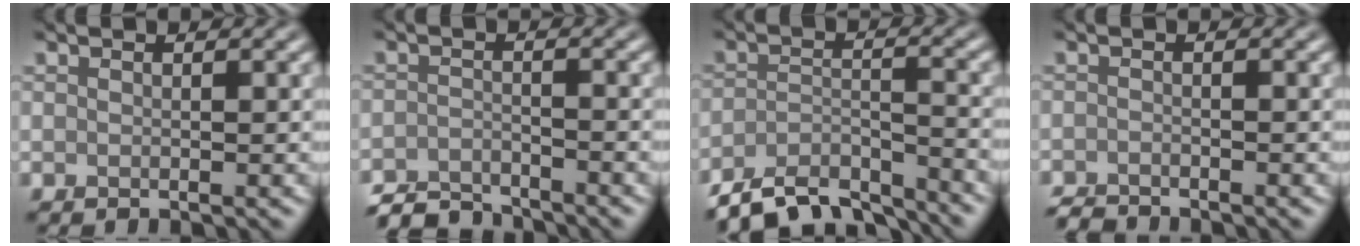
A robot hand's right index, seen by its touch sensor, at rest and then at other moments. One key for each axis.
{"total": 3.9, "fx": -3.7, "fy": 0.7, "fz": 0.9, "tx": -0.016, "ty": -0.004, "tz": -0.076}
{"total": 6.5, "fx": -5.8, "fy": 1.4, "fz": 2.5, "tx": -0.043, "ty": -0.008, "tz": -0.101}
{"total": 1.7, "fx": -1.7, "fy": 0.1, "fz": 0.2, "tx": -0.001, "ty": -0.005, "tz": -0.036}